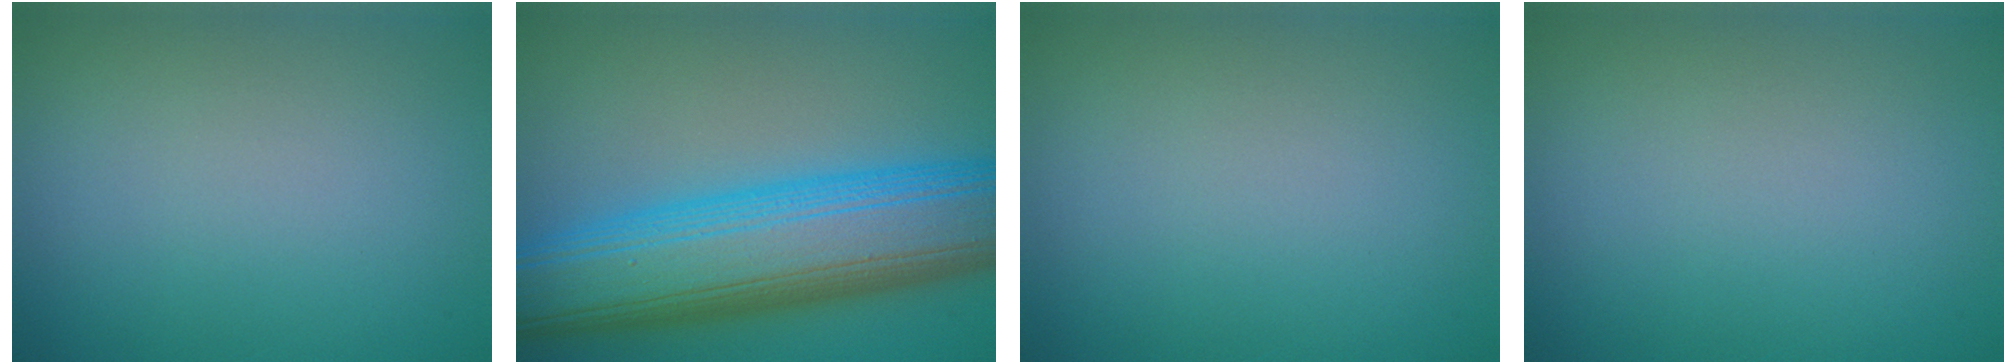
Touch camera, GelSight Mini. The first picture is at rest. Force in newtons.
{"total": 13.8, "press": 13.8, "slide": 0.1}
{"total": 0.0}
{"total": 0.0}